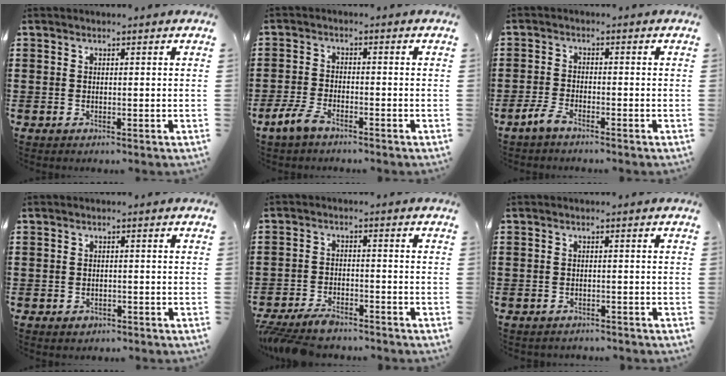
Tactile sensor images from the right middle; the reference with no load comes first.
{"total": 4.0, "force": [-3.1, 1.2, 2.3], "torque": [-0.068, -0.005, -0.066]}
{"total": 3.0, "force": [-2.4, 0.5, 1.7], "torque": [-0.051, -0.004, -0.051]}
{"total": 0.9, "force": [-0.7, 0.5, 0.3], "torque": [-0.009, -0.003, -0.015]}
{"total": 4.3, "force": [-3.9, 0.9, 1.5], "torque": [-0.039, -0.001, -0.082]}
{"total": 1.1, "force": [-1.1, 0.2, 0.1], "torque": [-0.007, -0.001, -0.022]}